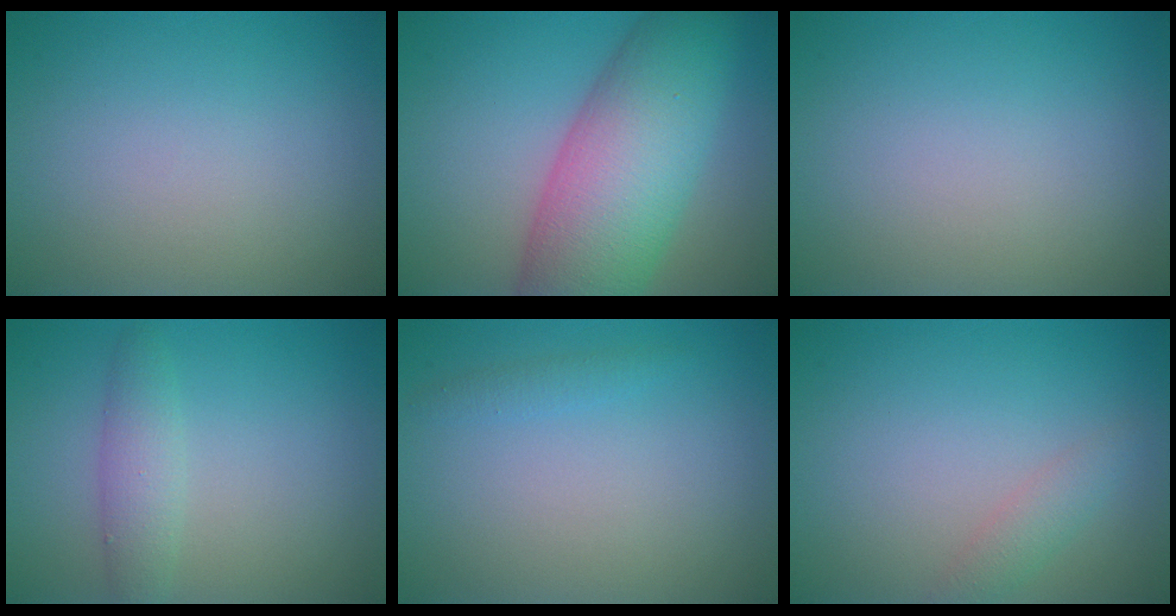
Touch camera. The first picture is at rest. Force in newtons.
{"total": 11.6, "press": 11.6, "slide": 0.4}
{"total": 0.0}
{"total": 2.4, "press": 2.4, "slide": 0.2}
{"total": 0.9, "press": 0.9, "slide": 0.0}
{"total": 1.5, "press": 1.5, "slide": 0.0}